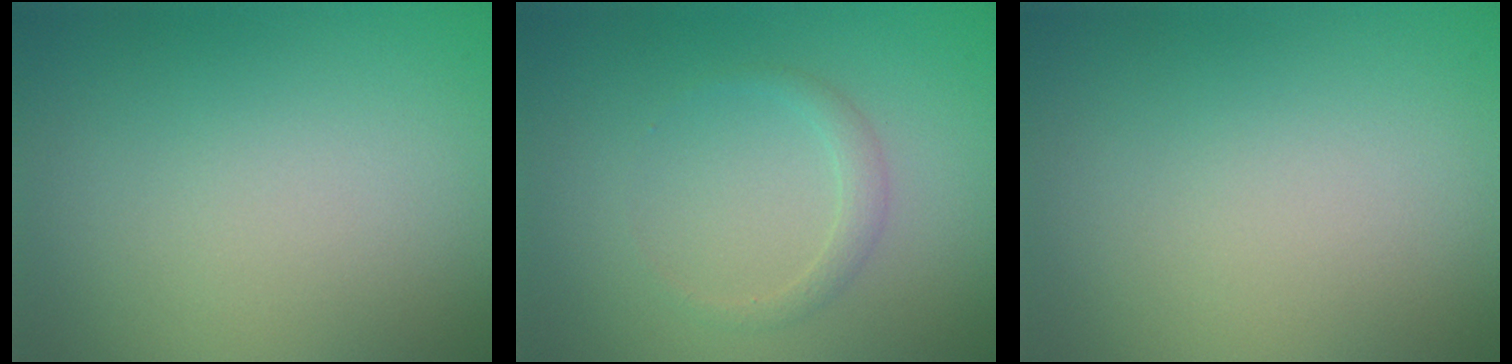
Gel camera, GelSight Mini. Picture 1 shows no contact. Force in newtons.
{"total": 1.2, "press": 1.2, "slide": 0.1}
{"total": 0.0}